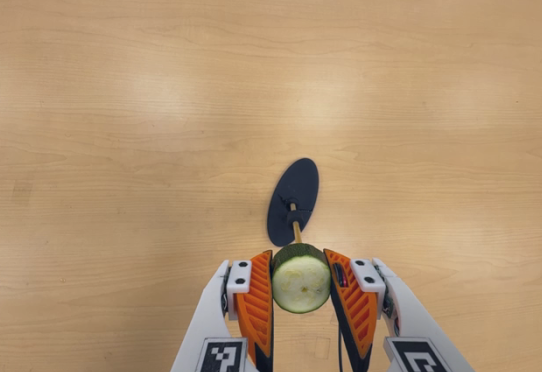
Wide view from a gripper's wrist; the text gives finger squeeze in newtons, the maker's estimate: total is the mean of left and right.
{"total": 12.1, "left": 10.9, "right": 13.3}